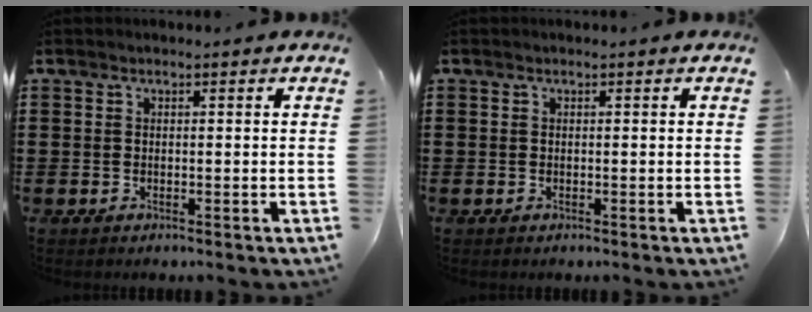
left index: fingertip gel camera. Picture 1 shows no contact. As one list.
[{"total": 0.0}]